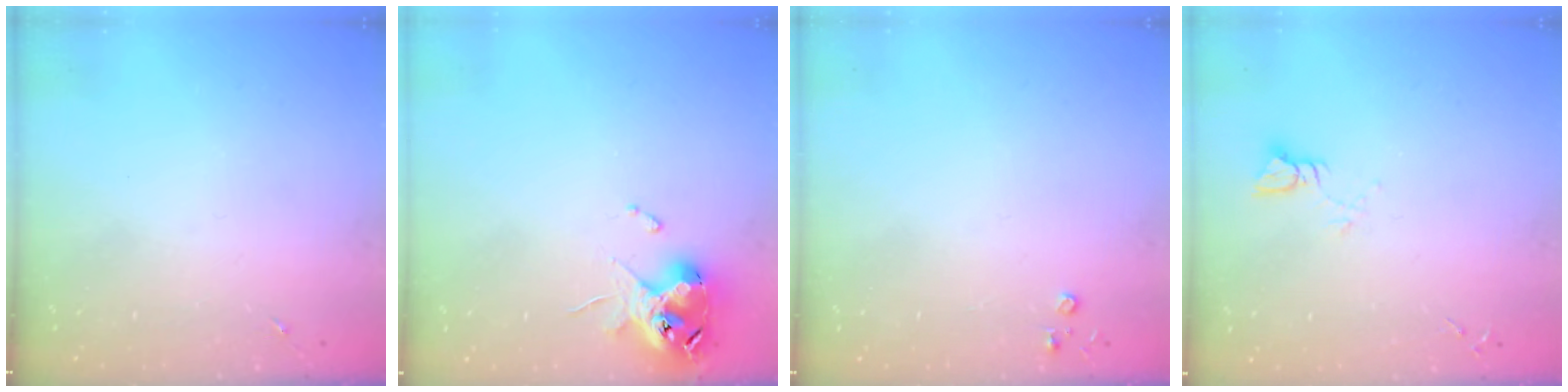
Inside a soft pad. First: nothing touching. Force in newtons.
{"total": 12.6, "press": 12.5, "slide": 1.7}
{"total": 2.8, "press": 2.8, "slide": 0.3}
{"total": 3.9, "press": 3.9, "slide": 0.3}